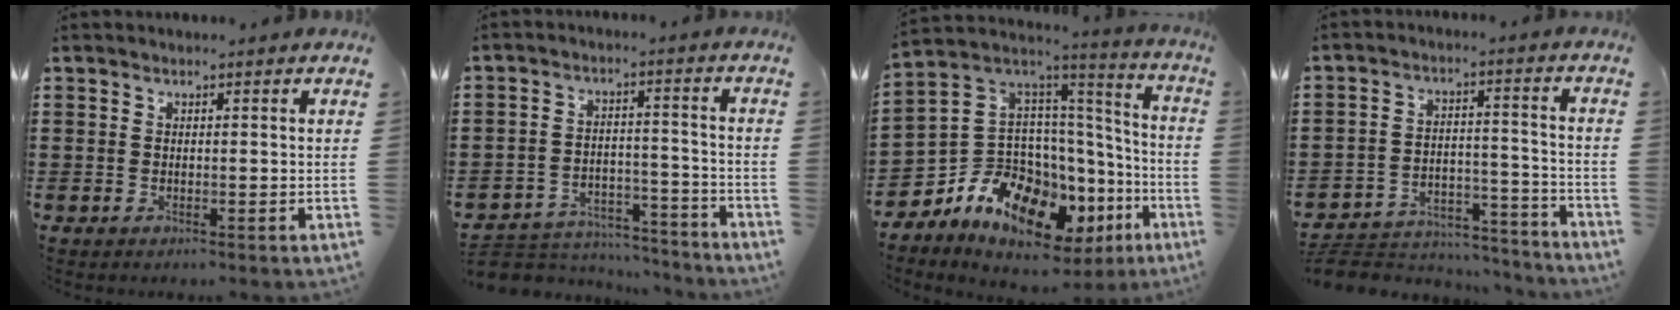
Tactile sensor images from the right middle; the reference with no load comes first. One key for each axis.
{"total": 5.5, "fx": -5.4, "fy": 1.1, "fz": 0.1, "tx": -0.011, "ty": 0.014, "tz": -0.112}
{"total": 12.5, "fx": -8.3, "fy": 7.5, "fz": 5.5, "tx": -0.148, "ty": -0.009, "tz": -0.155}
{"total": 6.1, "fx": -5.9, "fy": 1.4, "fz": 0.9, "tx": -0.017, "ty": 0.014, "tz": -0.119}